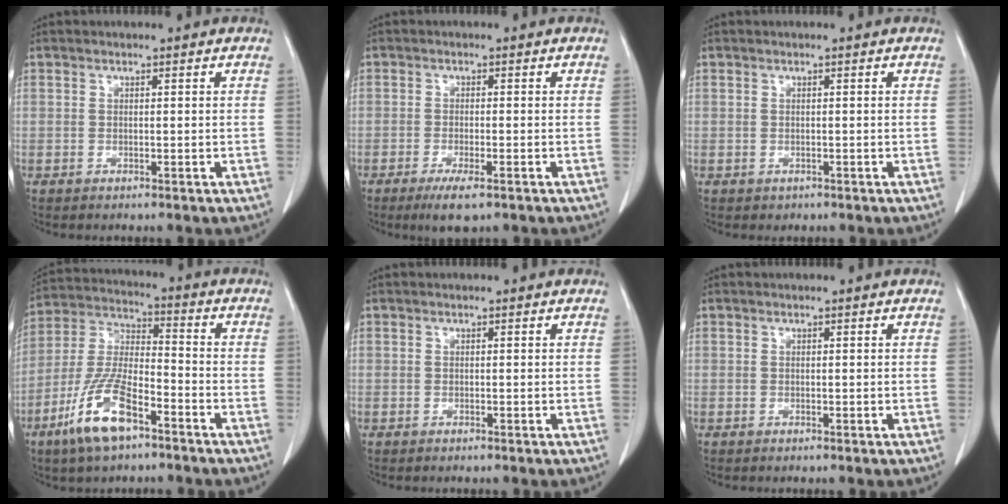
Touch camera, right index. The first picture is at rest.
{"total": 4.3, "force": [-2.7, 0.7, 3.3], "torque": [-0.061, -0.010, -0.043]}
{"total": 0.5, "force": [-0.2, 0.5, 0.0], "torque": [-0.005, 0.002, 0.000]}
{"total": 12.6, "force": [-7.2, 3.8, 9.6], "torque": [-0.210, -0.006, -0.135]}
{"total": 0.0}
{"total": 0.0}